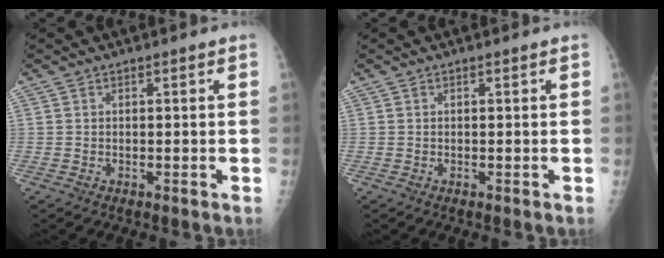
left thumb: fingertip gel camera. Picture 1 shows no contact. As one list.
[{"total": 0.0}]